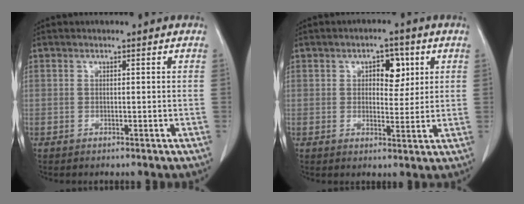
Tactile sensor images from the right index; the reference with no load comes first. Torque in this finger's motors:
{"motor_torque": [0.29, 0.27, 0.08, 0.04]}